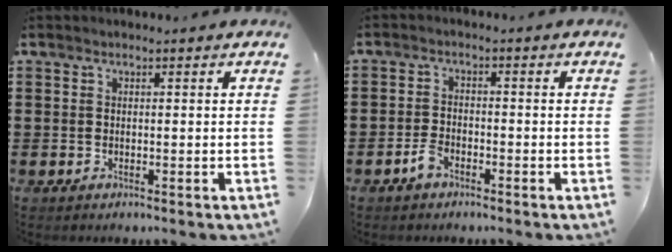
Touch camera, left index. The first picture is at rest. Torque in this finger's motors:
{"motor_torque": [0.25, 0.26, 0.13, 0.03]}